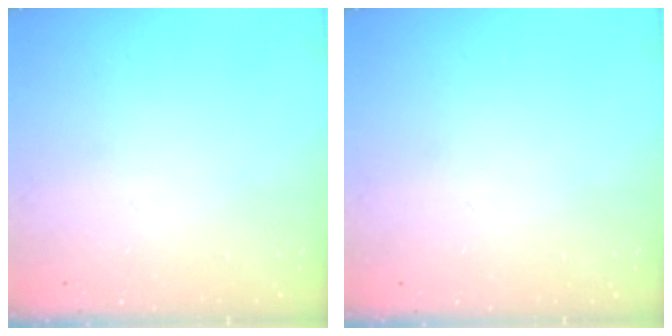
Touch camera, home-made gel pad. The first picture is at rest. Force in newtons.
{"total": 0.0}